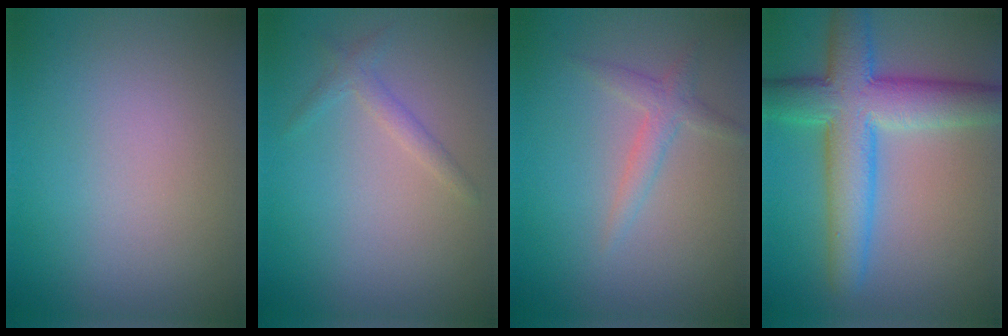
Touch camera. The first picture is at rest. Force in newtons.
{"total": 1.3, "press": 1.3, "slide": 0.0}
{"total": 1.8, "press": 1.8, "slide": 0.1}
{"total": 8.2, "press": 8.2, "slide": 0.2}